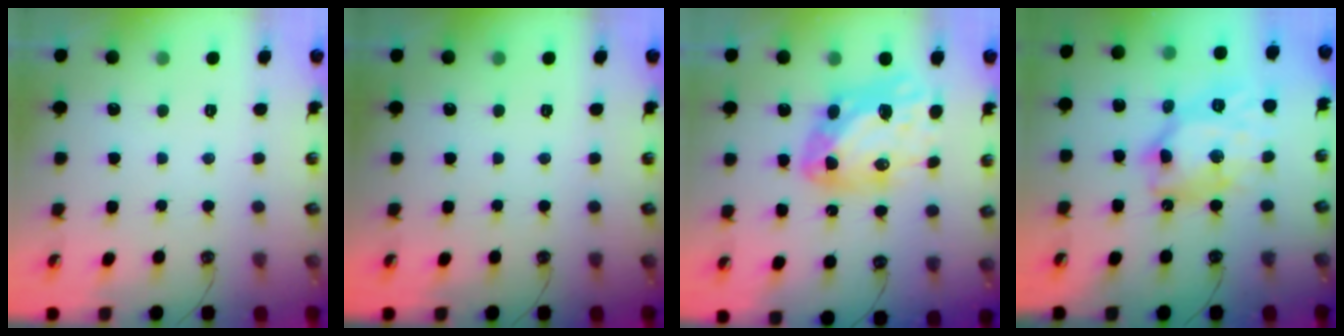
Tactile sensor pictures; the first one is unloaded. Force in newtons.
{"total": 0.0}
{"total": 16.0, "press": 15.9, "slide": 1.4}
{"total": 14.7, "press": 14.6, "slide": 1.7}